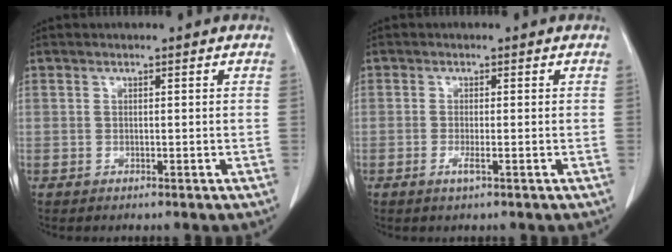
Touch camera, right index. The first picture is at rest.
{"total": 1.4, "force": [-0.5, 0.0, 1.3], "torque": [-0.021, -0.001, -0.008]}